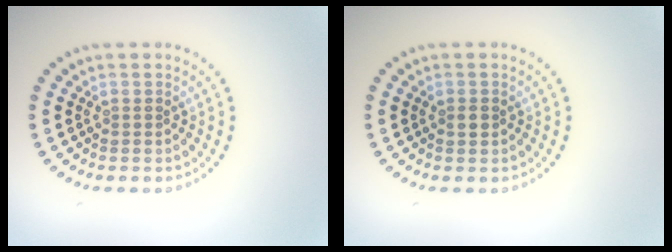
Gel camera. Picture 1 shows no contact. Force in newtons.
{"total": 1.1, "press": 1.1, "slide": 0.2}